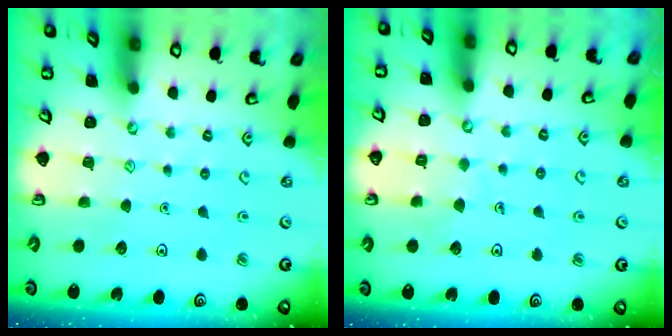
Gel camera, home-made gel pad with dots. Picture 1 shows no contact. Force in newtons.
{"total": 4.3, "press": 4.3, "slide": 0.3}